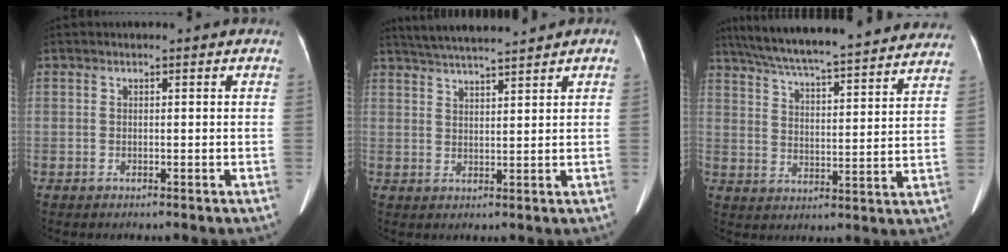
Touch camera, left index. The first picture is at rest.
{"total": 8.0, "force": [7.3, 0.0, 3.3], "torque": [-0.058, 0.024, 0.121]}
{"total": 31.3, "force": [28.1, 3.2, 13.4], "torque": [-0.224, -0.023, 0.364]}